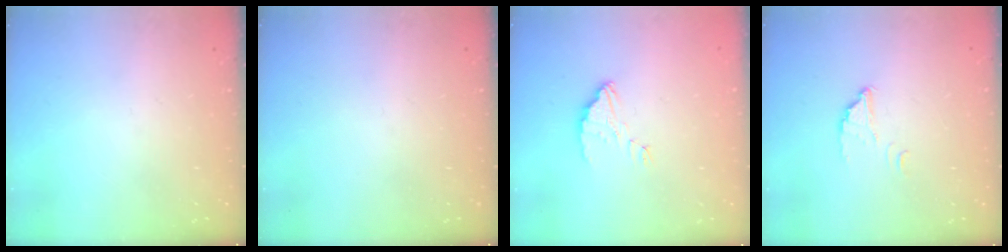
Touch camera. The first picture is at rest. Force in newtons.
{"total": 0.0}
{"total": 2.9, "press": 2.9, "slide": 0.2}
{"total": 2.7, "press": 2.7, "slide": 0.1}